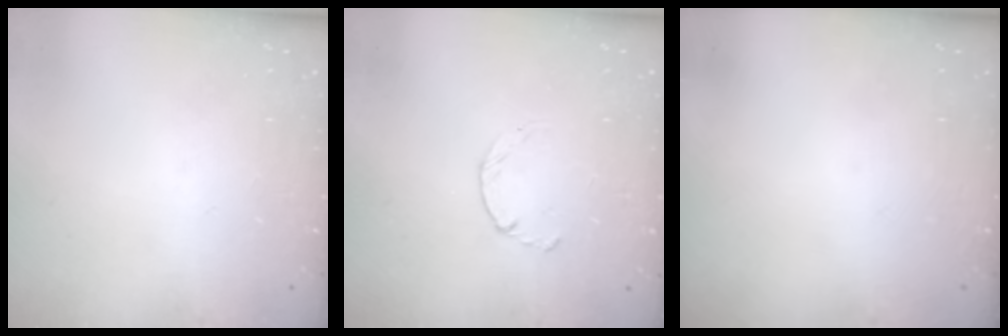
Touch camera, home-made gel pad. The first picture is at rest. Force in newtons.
{"total": 1.8, "press": 1.7, "slide": 0.3}
{"total": 0.0}